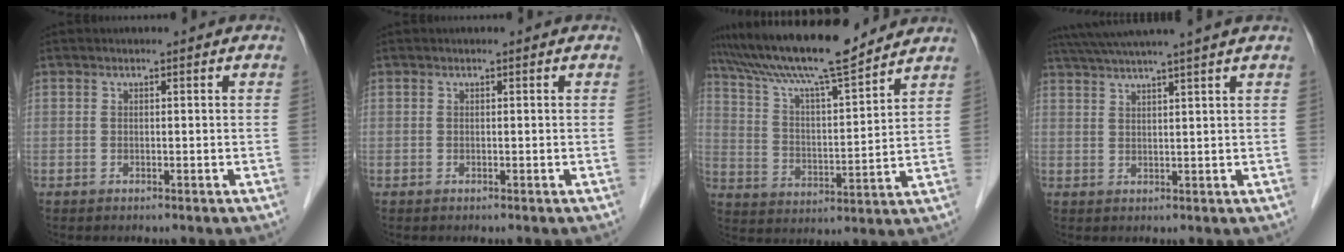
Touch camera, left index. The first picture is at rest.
{"total": 0.0}
{"total": 15.9, "force": [14.1, 0.9, 7.4], "torque": [-0.135, 0.007, 0.236]}
{"total": 10.3, "force": [8.7, -1.8, 5.2], "torque": [-0.087, 0.022, 0.123]}